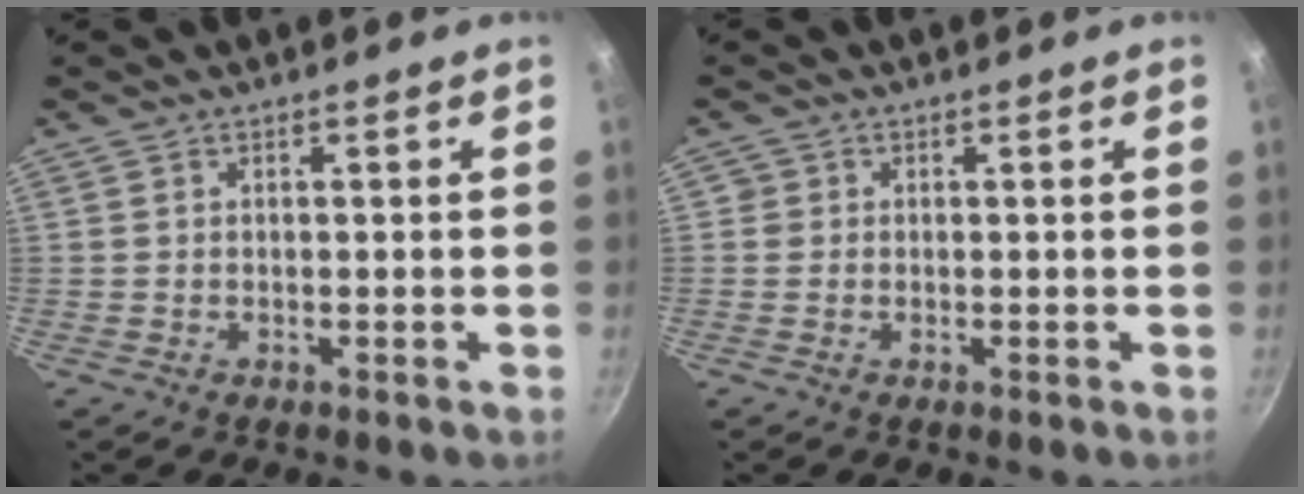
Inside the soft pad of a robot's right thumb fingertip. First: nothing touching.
{"total": 1.3, "force": [0.0, 1.3, 0.2], "torque": [0.006, 0.004, -0.003]}